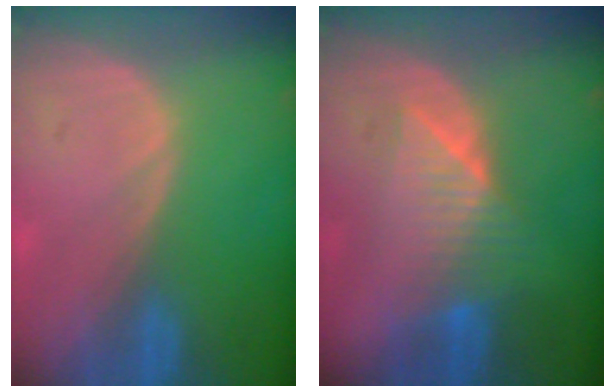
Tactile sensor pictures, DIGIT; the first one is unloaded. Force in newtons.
{"total": 6.7, "press": 6.7, "slide": 0.6}